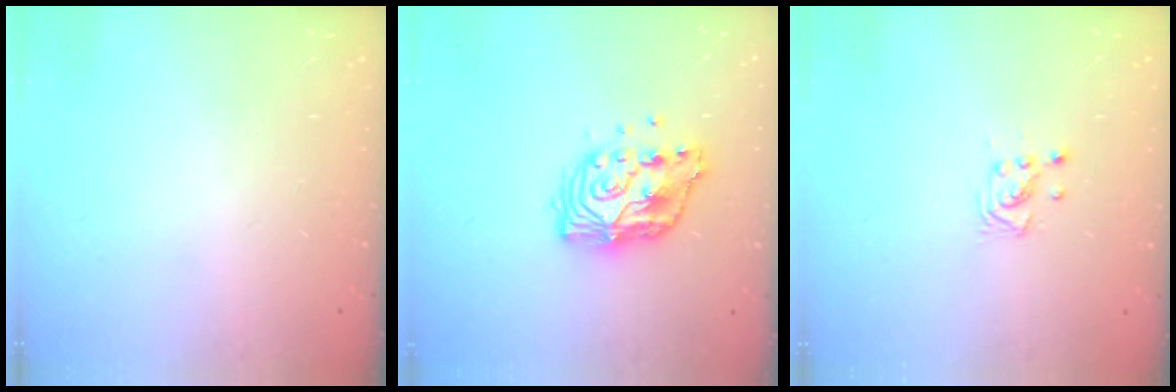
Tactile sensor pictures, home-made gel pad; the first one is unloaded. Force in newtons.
{"total": 11.8, "press": 11.7, "slide": 1.0}
{"total": 3.0, "press": 2.9, "slide": 0.5}